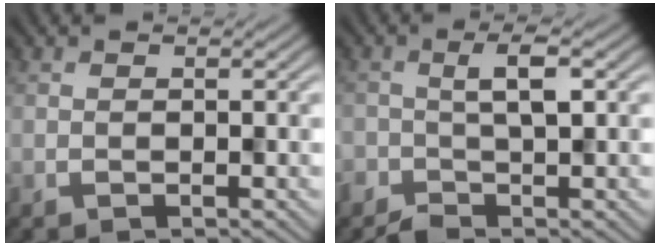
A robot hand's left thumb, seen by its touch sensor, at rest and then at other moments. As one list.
[{"total": 2.6, "force": [-1.1, 0.9, 2.1], "torque": [-0.041, 0.007, -0.027]}]